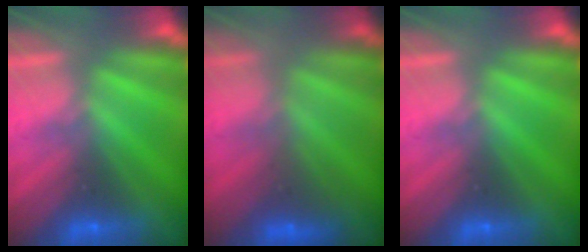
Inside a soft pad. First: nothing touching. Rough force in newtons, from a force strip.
{"total": 2.8}
{"total": 0.0}